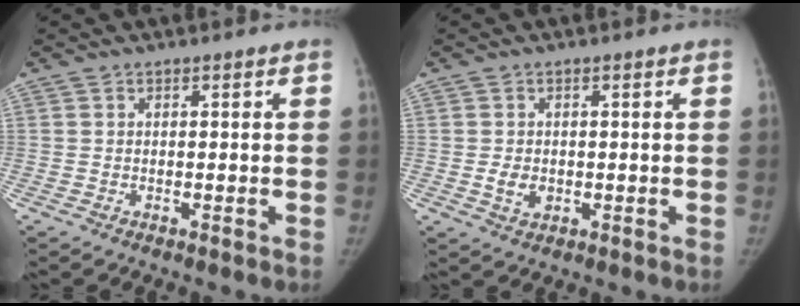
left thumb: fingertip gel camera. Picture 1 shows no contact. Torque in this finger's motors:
{"motor_torque": [0.16, 0.05, 0.57, -0.45, 0.02]}